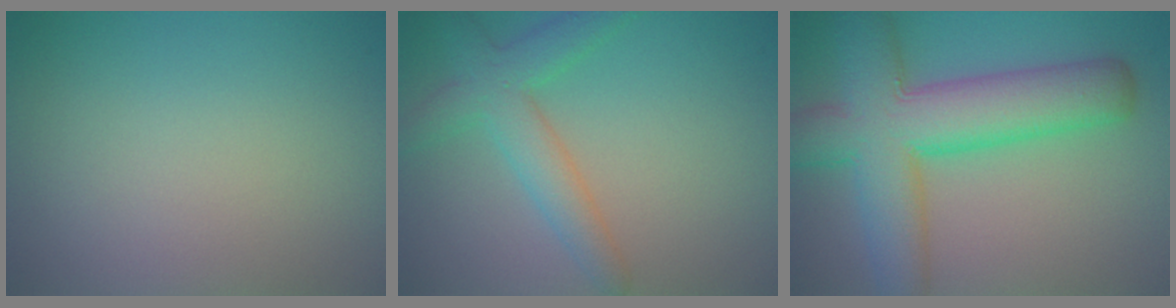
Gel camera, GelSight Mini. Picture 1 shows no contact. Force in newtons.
{"total": 4.2, "press": 4.2, "slide": 0.2}
{"total": 9.9, "press": 9.9, "slide": 0.4}